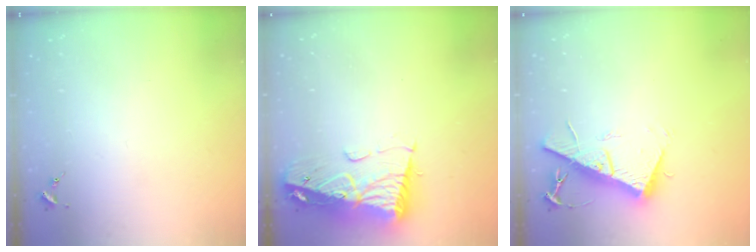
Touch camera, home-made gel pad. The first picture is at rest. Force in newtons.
{"total": 14.6, "press": 14.6, "slide": 1.6}
{"total": 14.6, "press": 14.6, "slide": 0.4}